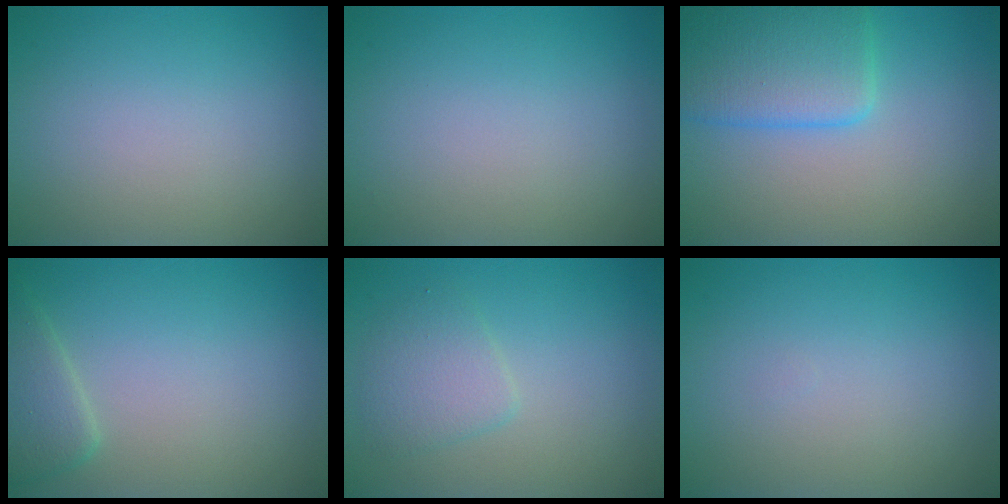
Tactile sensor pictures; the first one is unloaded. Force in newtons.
{"total": 0.0}
{"total": 4.8, "press": 4.8, "slide": 0.2}
{"total": 2.5, "press": 2.5, "slide": 0.3}
{"total": 2.4, "press": 2.4, "slide": 0.1}
{"total": 0.0}